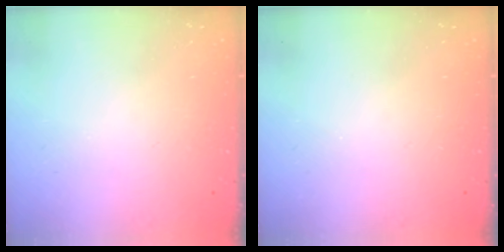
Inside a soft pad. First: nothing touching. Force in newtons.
{"total": 0.0}